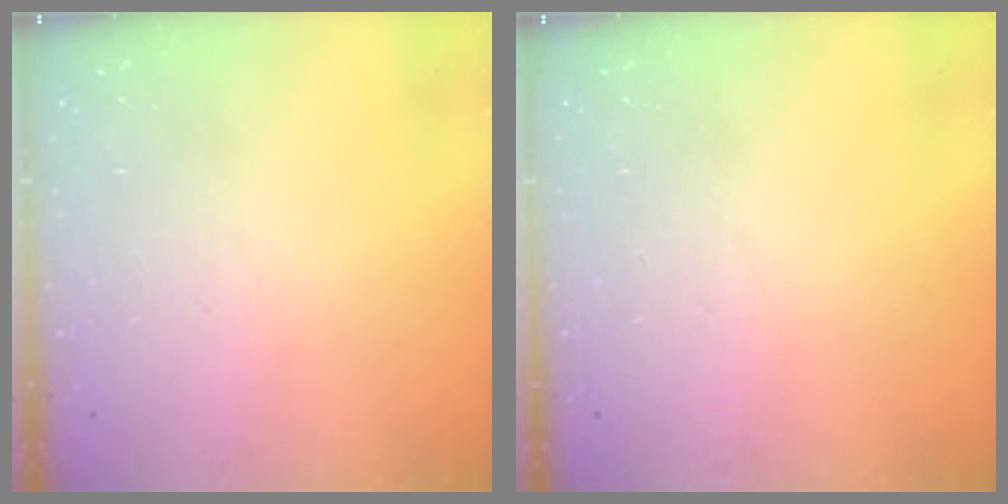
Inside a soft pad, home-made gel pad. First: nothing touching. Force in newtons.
{"total": 0.0}